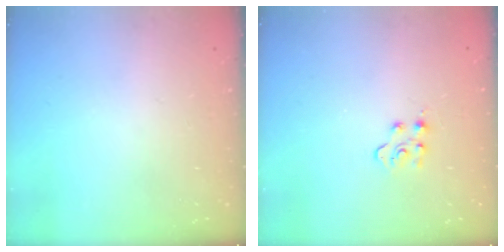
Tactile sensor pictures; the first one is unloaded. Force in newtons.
{"total": 3.4, "press": 3.4, "slide": 0.6}